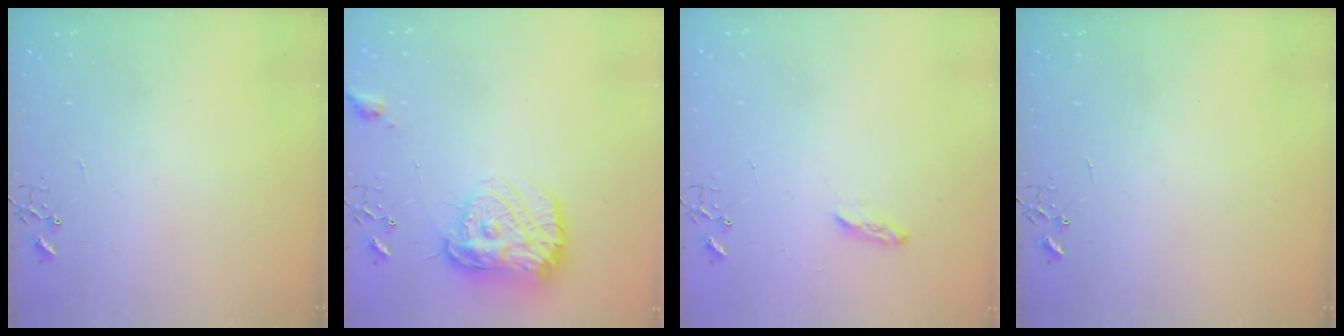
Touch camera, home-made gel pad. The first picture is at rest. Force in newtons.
{"total": 18.2, "press": 18.2, "slide": 1.5}
{"total": 5.3, "press": 5.2, "slide": 0.6}
{"total": 0.0}